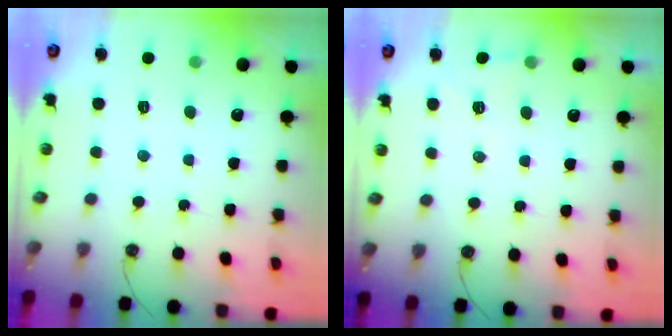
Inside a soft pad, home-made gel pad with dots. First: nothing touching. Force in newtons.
{"total": 5.1, "press": 5.0, "slide": 1.1}